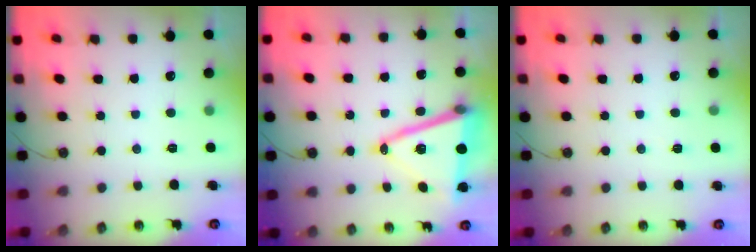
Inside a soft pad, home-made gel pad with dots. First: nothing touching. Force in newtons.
{"total": 16.6, "press": 16.2, "slide": 3.6}
{"total": 2.0, "press": 0.8, "slide": 1.8}